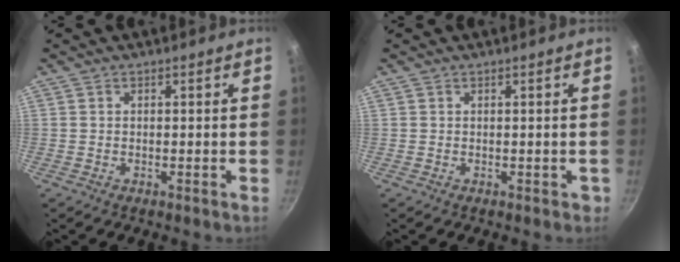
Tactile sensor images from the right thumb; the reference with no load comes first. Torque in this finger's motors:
{"motor_torque": [0.26, 0.08, -0.33, 0.18, -0.02]}